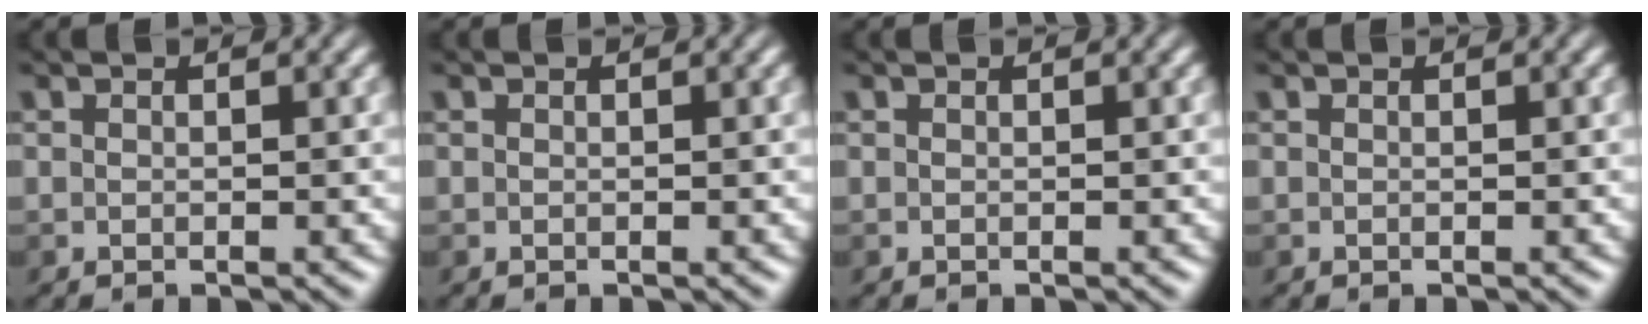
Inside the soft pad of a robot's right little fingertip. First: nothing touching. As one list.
[{"total": 0.0}, {"total": 0.0}, {"total": 0.0}]